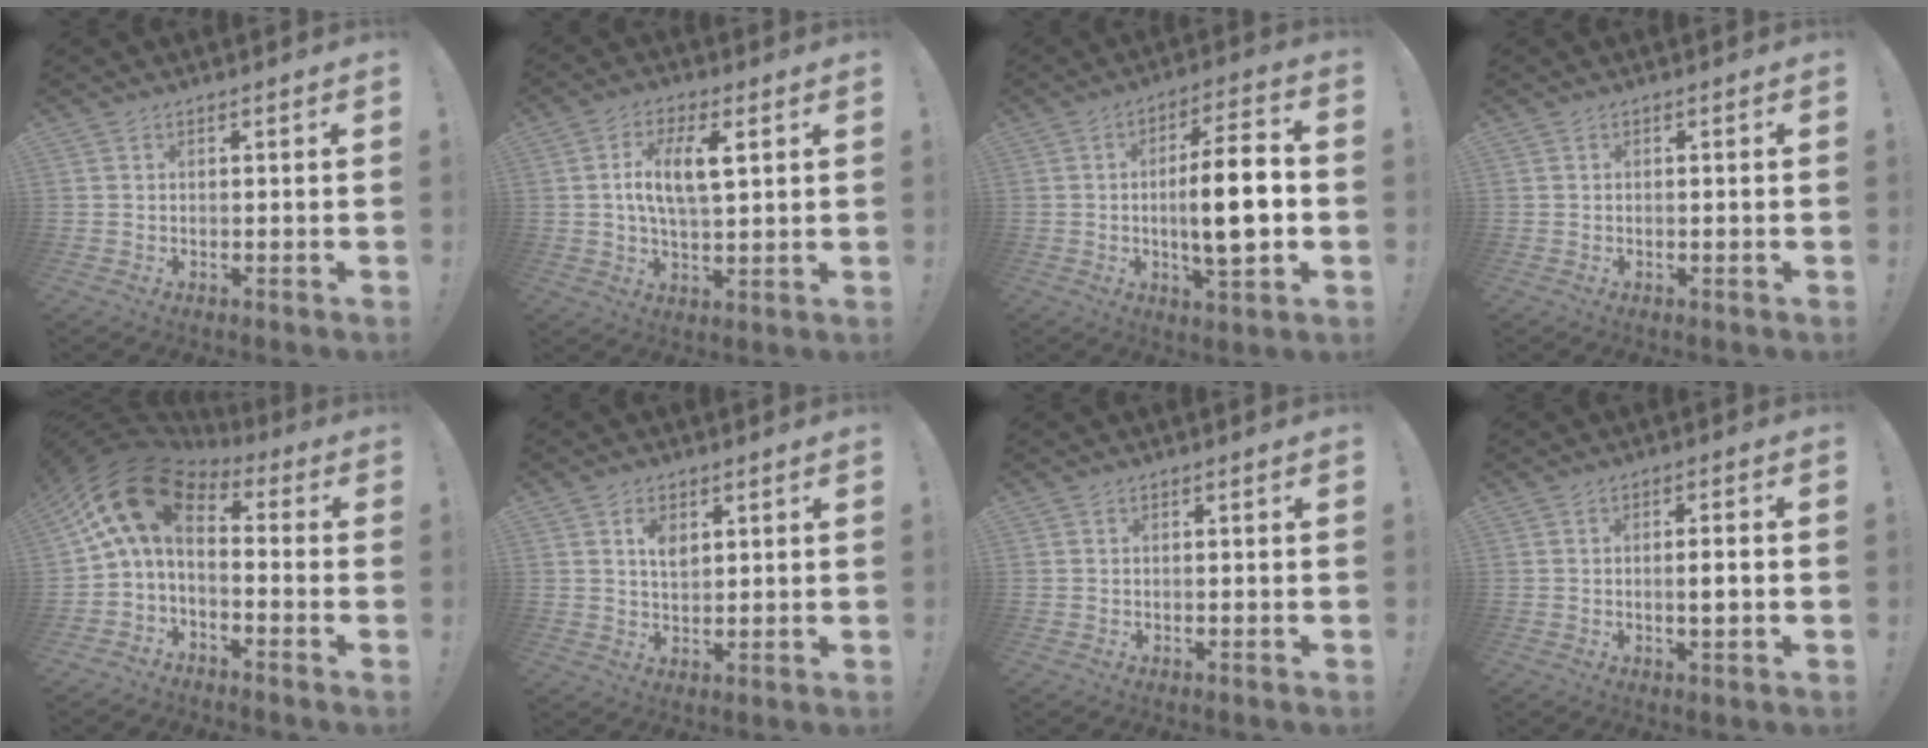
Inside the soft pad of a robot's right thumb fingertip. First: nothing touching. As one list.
[{"total": 10.2, "force": [2.2, 4.3, 9.0], "torque": [-0.159, 0.005, 0.035]}, {"total": 14.7, "force": [-1.4, 3.4, 14.3], "torque": [-0.233, -0.002, -0.035]}, {"total": 0.6, "force": [-0.2, -0.3, 0.5], "torque": [-0.001, -0.007, -0.004]}, {"total": 13.3, "force": [3.9, 7.4, 10.3], "torque": [-0.195, -0.019, 0.070]}, {"total": 4.5, "force": [2.1, 2.7, 2.9], "torque": [-0.039, -0.008, 0.032]}, {"total": 0.0}, {"total": 3.4, "force": [-0.4, 0.2, 3.3], "torque": [-0.050, -0.004, -0.011]}]